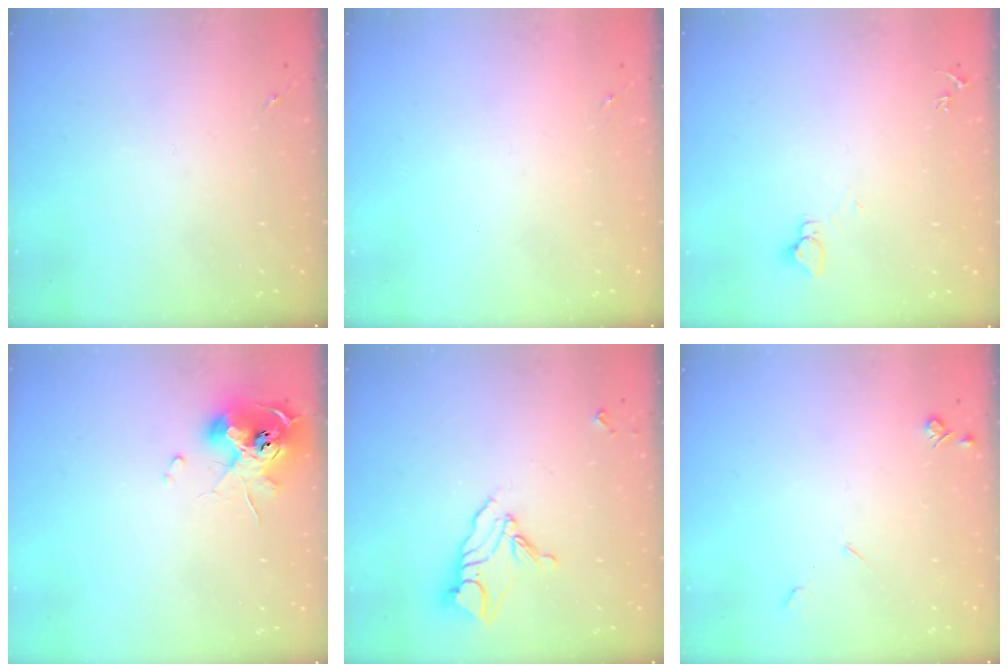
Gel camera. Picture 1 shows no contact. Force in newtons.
{"total": 0.0}
{"total": 2.7, "press": 2.7, "slide": 0.1}
{"total": 13.1, "press": 13.0, "slide": 1.8}
{"total": 10.7, "press": 10.6, "slide": 1.0}
{"total": 4.0, "press": 3.9, "slide": 0.7}